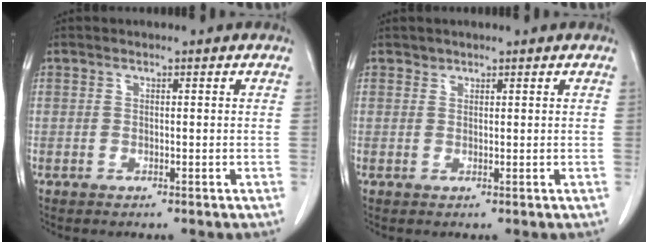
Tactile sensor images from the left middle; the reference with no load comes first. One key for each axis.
{"total": 0.7, "fx": 0.6, "fy": 0.2, "fz": -0.1, "tx": 0.002, "ty": -0.004, "tz": 0.009}